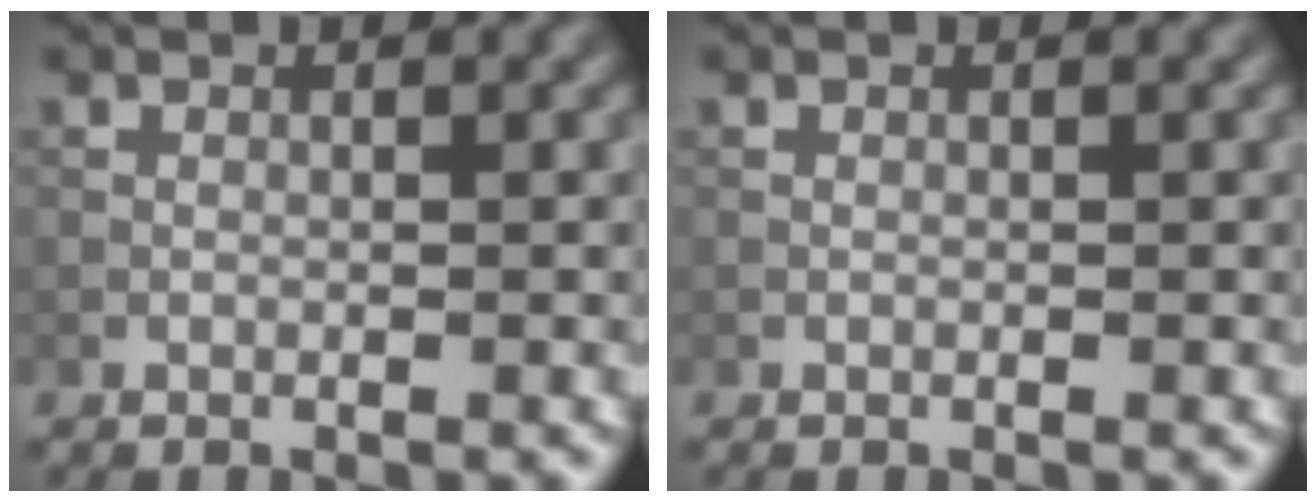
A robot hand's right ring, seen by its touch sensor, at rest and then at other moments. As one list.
[{"total": 0.0}]